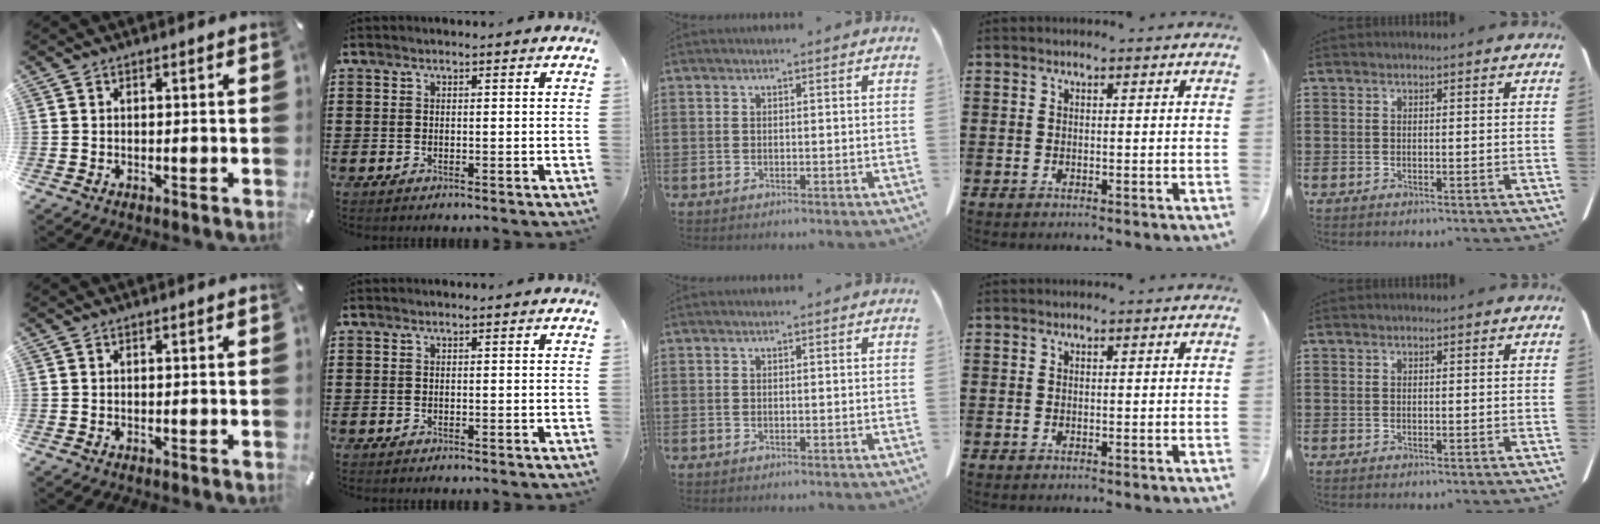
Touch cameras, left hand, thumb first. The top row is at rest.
{}